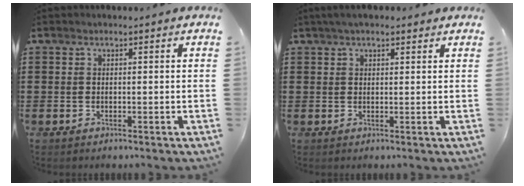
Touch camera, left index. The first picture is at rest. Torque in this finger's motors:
{"motor_torque": [2.06, -0.08, 0.44, 0.10]}